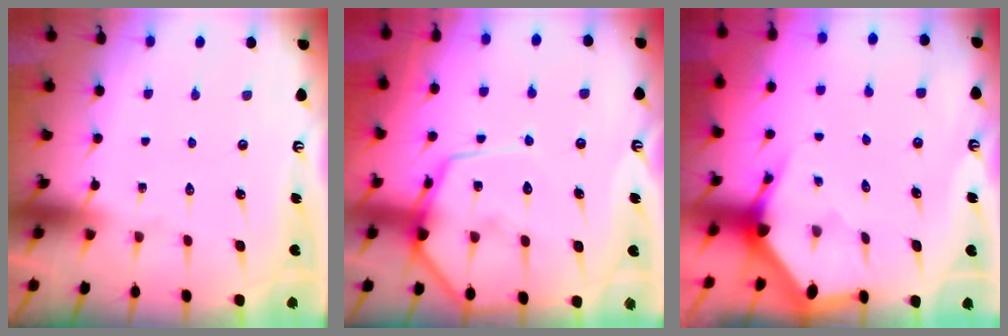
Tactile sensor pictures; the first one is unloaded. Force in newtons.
{"total": 12.2, "press": 12.1, "slide": 1.1}
{"total": 2.9, "press": 2.9, "slide": 0.2}